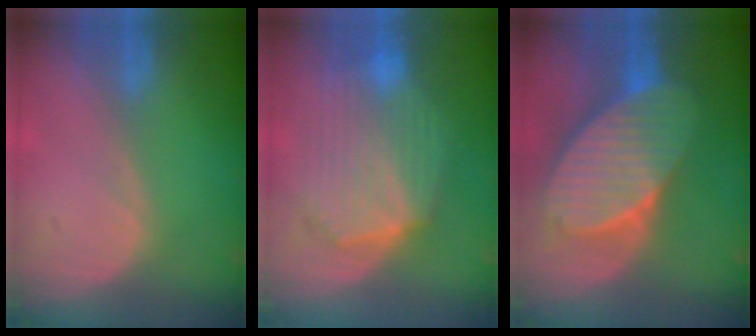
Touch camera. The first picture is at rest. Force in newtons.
{"total": 10.1, "press": 10.0, "slide": 0.9}
{"total": 10.9, "press": 10.9, "slide": 0.7}